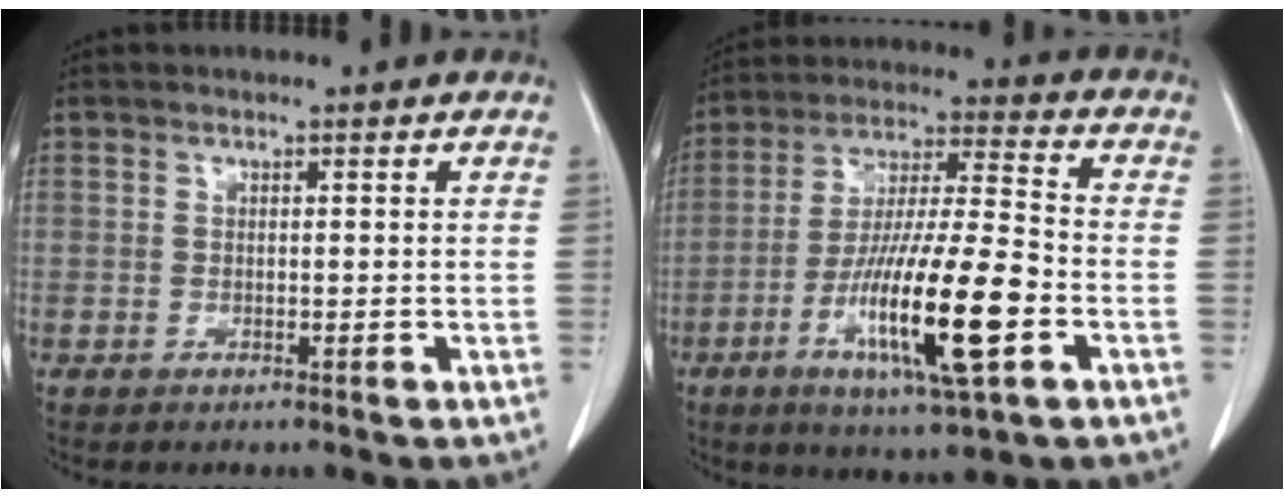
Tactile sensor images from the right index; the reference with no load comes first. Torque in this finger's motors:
{"motor_torque": [1.61, -0.53, 0.81, 0.21]}